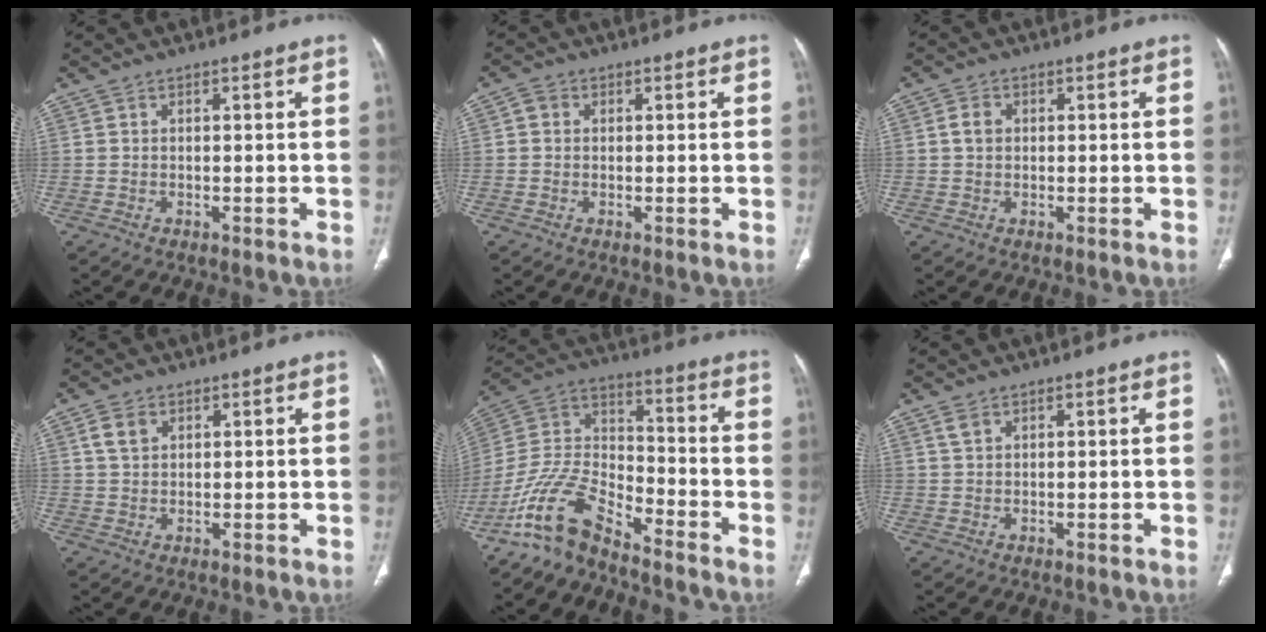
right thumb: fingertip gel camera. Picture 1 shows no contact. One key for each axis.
{"total": 2.0, "fx": 0.3, "fy": 1.7, "fz": 0.9, "tx": -0.012, "ty": 0.005, "tz": 0.003}
{"total": 2.7, "fx": 0.4, "fy": 2.1, "fz": 1.6, "tx": -0.025, "ty": 0.004, "tz": 0.006}
{"total": 3.8, "fx": 1.7, "fy": 2.7, "fz": 2.1, "tx": -0.034, "ty": 0.000, "tz": 0.035}
{"total": 12.4, "fx": -10.2, "fy": 3.9, "fz": 5.8, "tx": -0.121, "ty": 0.079, "tz": -0.205}
{"total": 1.6, "fx": 1.0, "fy": 0.9, "fz": 0.8, "tx": -0.017, "ty": 0.003, "tz": 0.024}